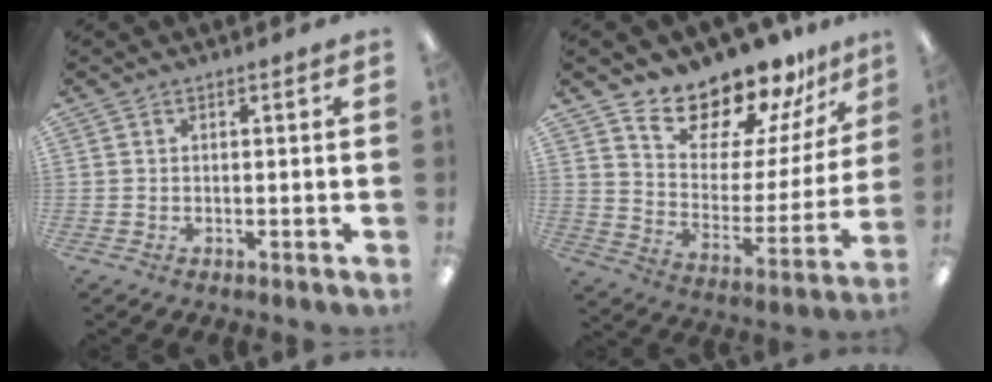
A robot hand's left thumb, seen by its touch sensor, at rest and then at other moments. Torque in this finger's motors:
{"motor_torque": [0.43, 0.41, 1.42, -1.36, 0.08]}